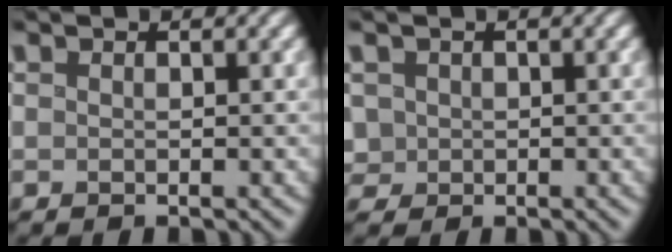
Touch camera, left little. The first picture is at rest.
{"total": 1.9, "force": [0.2, 1.8, 0.6], "torque": [-0.014, 0.007, 0.007]}